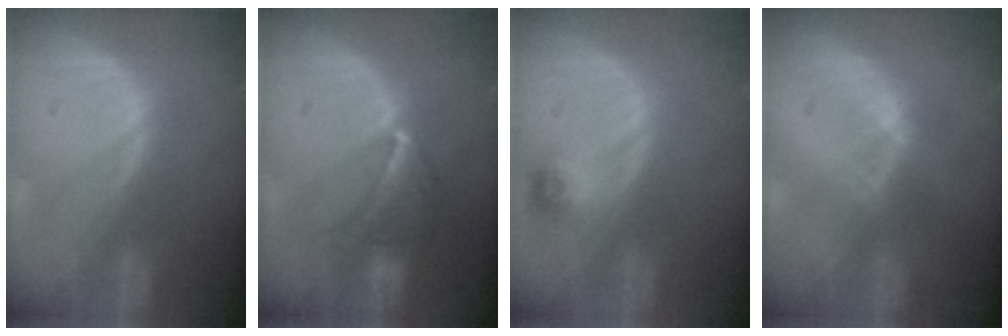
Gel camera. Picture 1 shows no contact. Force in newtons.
{"total": 6.7, "press": 6.0, "slide": 2.8}
{"total": 2.4, "press": 2.2, "slide": 0.9}
{"total": 0.8, "press": 0.8, "slide": 0.1}